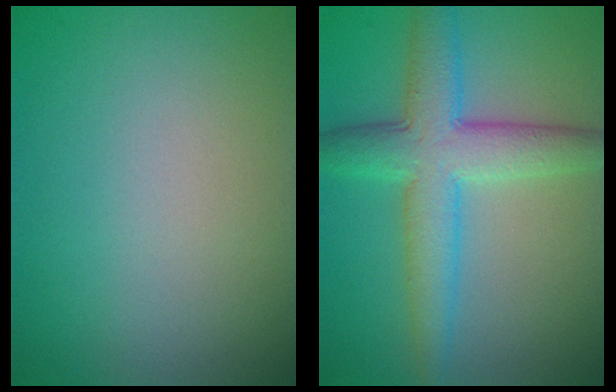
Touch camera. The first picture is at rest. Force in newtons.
{"total": 6.1, "press": 6.1, "slide": 0.1}